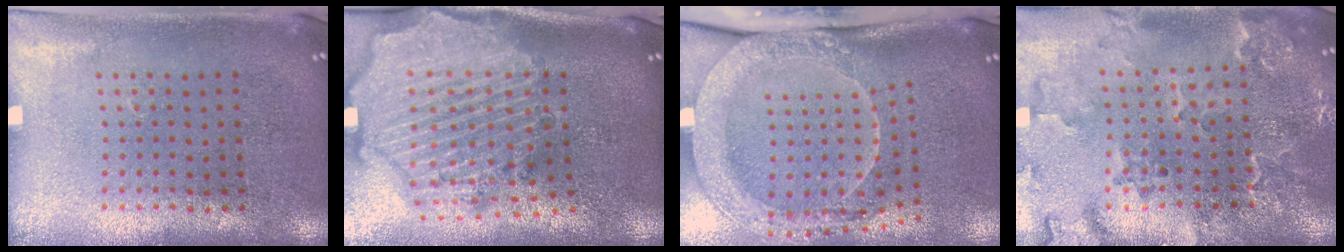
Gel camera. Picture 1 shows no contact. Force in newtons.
{"total": 3.6, "press": 2.9, "slide": 2.1}
{"total": 2.1, "press": 2.0, "slide": 0.8}
{"total": 2.6, "press": 2.3, "slide": 1.1}